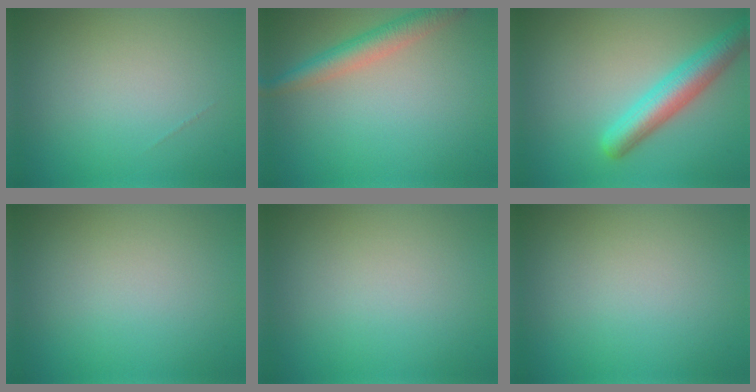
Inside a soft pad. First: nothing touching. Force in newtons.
{"total": 3.3, "press": 3.3, "slide": 0.1}
{"total": 4.6, "press": 4.6, "slide": 0.2}
{"total": 0.0}
{"total": 0.0}
{"total": 0.0}